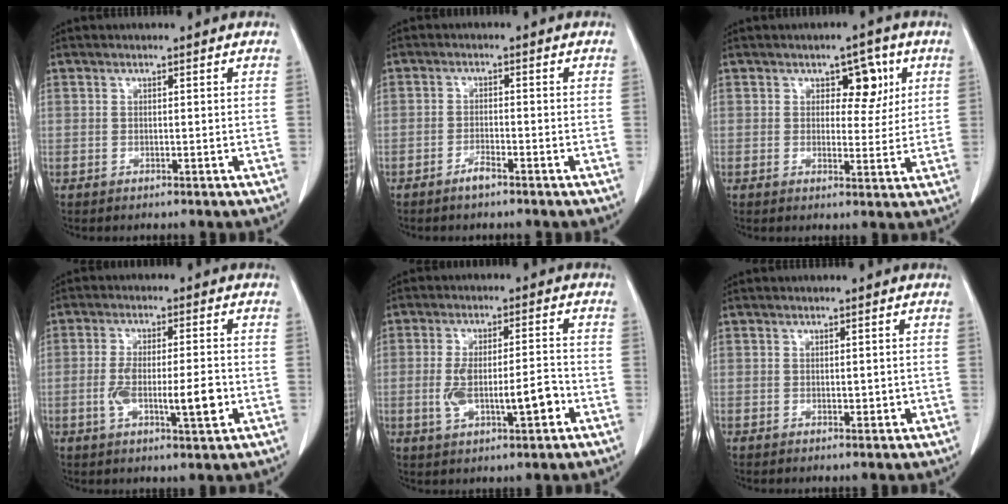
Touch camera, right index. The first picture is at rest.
{"total": 2.0, "force": [-1.6, 0.2, 1.2], "torque": [-0.027, 0.000, -0.028]}
{"total": 5.1, "force": [2.0, 3.0, 3.7], "torque": [-0.038, 0.008, 0.028]}
{"total": 8.5, "force": [-1.9, 1.7, 8.1], "torque": [-0.143, -0.002, -0.030]}
{"total": 8.9, "force": [-2.2, 2.3, 8.3], "torque": [-0.154, 0.010, -0.029]}
{"total": 1.4, "force": [-0.1, 0.8, 1.2], "torque": [-0.013, -0.002, 0.002]}